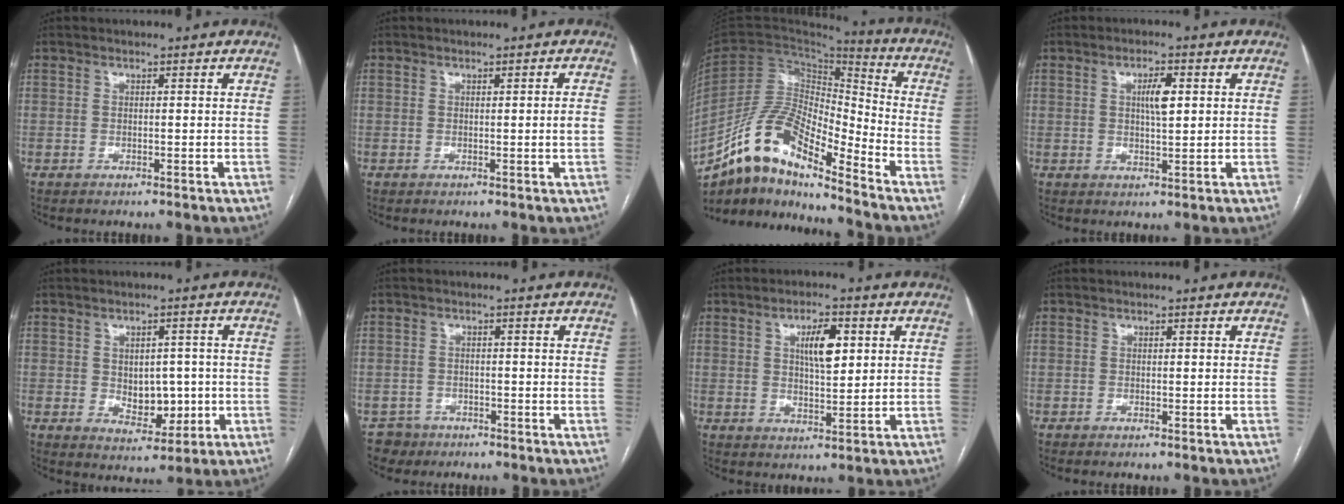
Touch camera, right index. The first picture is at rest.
{"total": 1.4, "force": [-0.1, -0.3, 1.3], "torque": [-0.021, -0.002, -0.001]}
{"total": 14.7, "force": [-11.2, 3.1, 8.9], "torque": [-0.171, 0.026, -0.203]}
{"total": 3.9, "force": [1.0, 0.9, 3.6], "torque": [-0.064, 0.004, 0.017]}
{"total": 6.5, "force": [-0.5, 4.1, 5.0], "torque": [-0.065, 0.002, 0.006]}
{"total": 3.0, "force": [-1.9, 2.2, -0.8], "torque": [0.013, 0.009, -0.033]}
{"total": 6.1, "force": [2.0, 2.0, 5.4], "torque": [-0.094, 0.005, 0.036]}
{"total": 0.0}